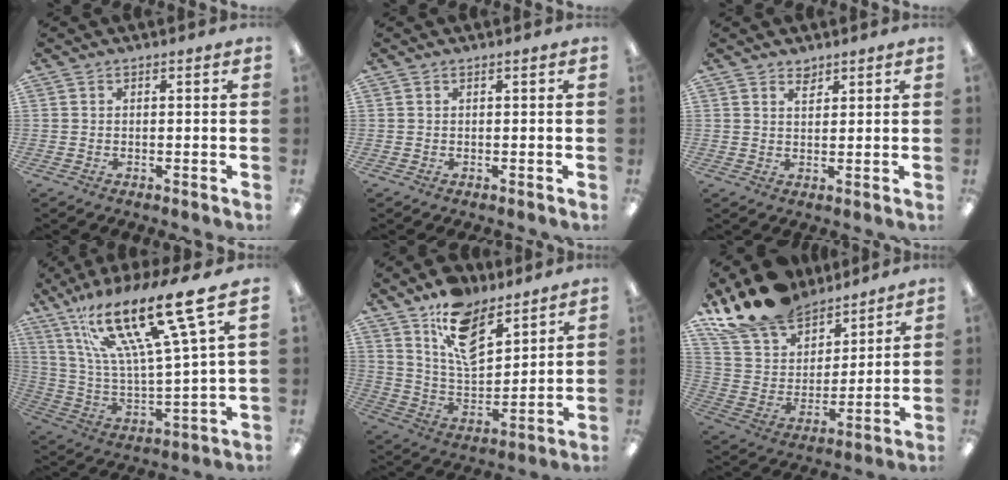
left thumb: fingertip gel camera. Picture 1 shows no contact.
{"total": 0.0}
{"total": 1.7, "force": [1.4, 0.7, 0.5], "torque": [-0.003, -0.004, 0.026]}
{"total": 24.6, "force": [16.2, 5.1, 17.8], "torque": [-0.339, -0.101, 0.259]}
{"total": 14.0, "force": [9.7, 6.7, 7.5], "torque": [-0.133, -0.053, 0.178]}
{"total": 19.1, "force": [16.1, 8.9, 5.4], "torque": [-0.125, -0.115, 0.301]}